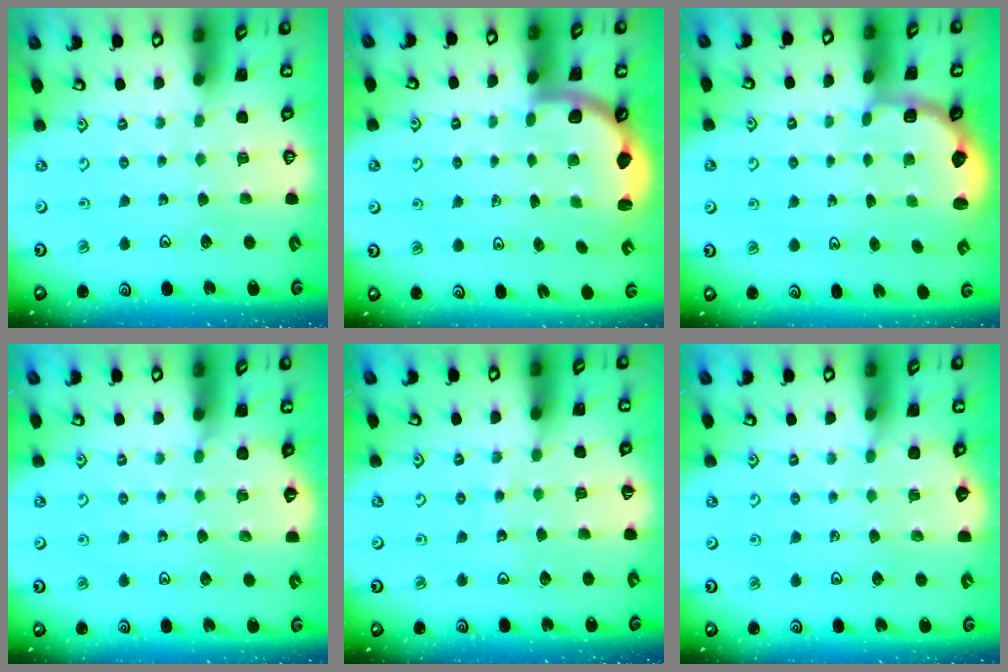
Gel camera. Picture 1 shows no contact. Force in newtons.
{"total": 2.6, "press": 2.5, "slide": 0.6}
{"total": 2.6, "press": 2.1, "slide": 1.5}
{"total": 3.9, "press": 3.9, "slide": 0.6}
{"total": 6.9, "press": 6.9, "slide": 0.8}
{"total": 2.3, "press": 2.2, "slide": 0.4}